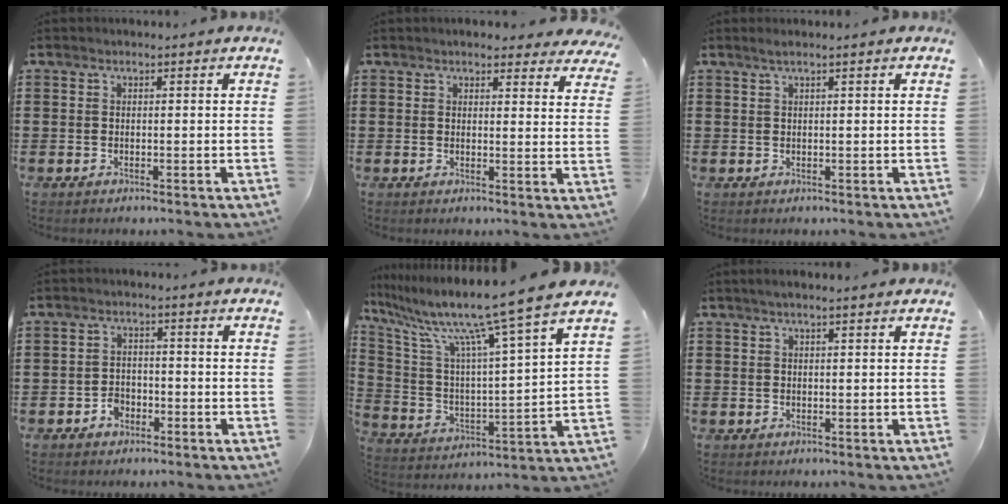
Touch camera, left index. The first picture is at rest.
{"total": 3.3, "force": [3.1, 0.6, 0.8], "torque": [-0.018, -0.010, 0.057]}
{"total": 1.1, "force": [0.6, -0.1, 0.9], "torque": [-0.015, 0.000, 0.011]}
{"total": 2.4, "force": [-1.6, 1.6, 0.8], "torque": [-0.020, 0.003, -0.035]}
{"total": 11.6, "force": [9.5, -1.1, 6.6], "torque": [-0.167, -0.071, 0.148]}
{"total": 1.3, "force": [0.9, 0.1, 0.9], "torque": [-0.018, 0.002, 0.015]}